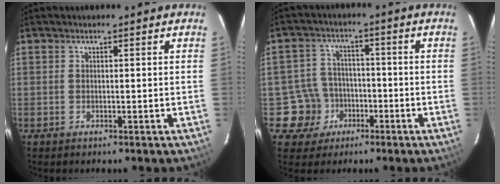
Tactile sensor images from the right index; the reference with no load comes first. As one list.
[{"total": 7.4, "force": [-3.1, 6.8, 0.2], "torque": [-0.027, 0.028, -0.045]}]